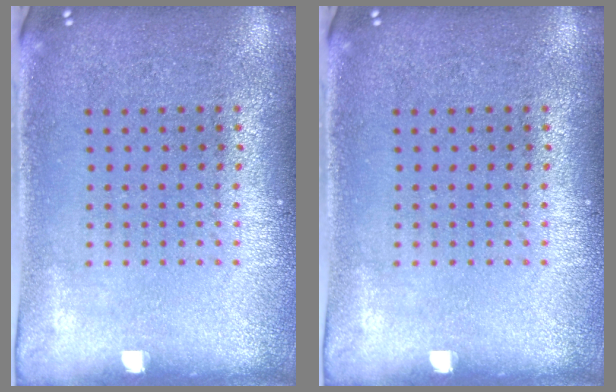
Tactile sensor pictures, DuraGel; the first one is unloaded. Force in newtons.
{"total": 0.0}